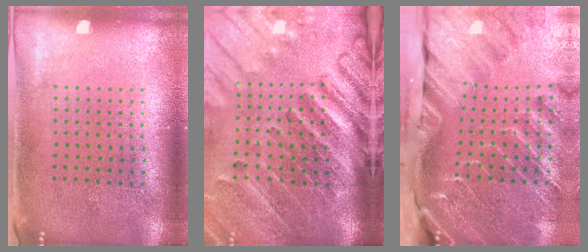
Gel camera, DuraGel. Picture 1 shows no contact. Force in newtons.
{"total": 4.4, "press": 3.2, "slide": 2.9}
{"total": 4.2, "press": 3.2, "slide": 2.8}